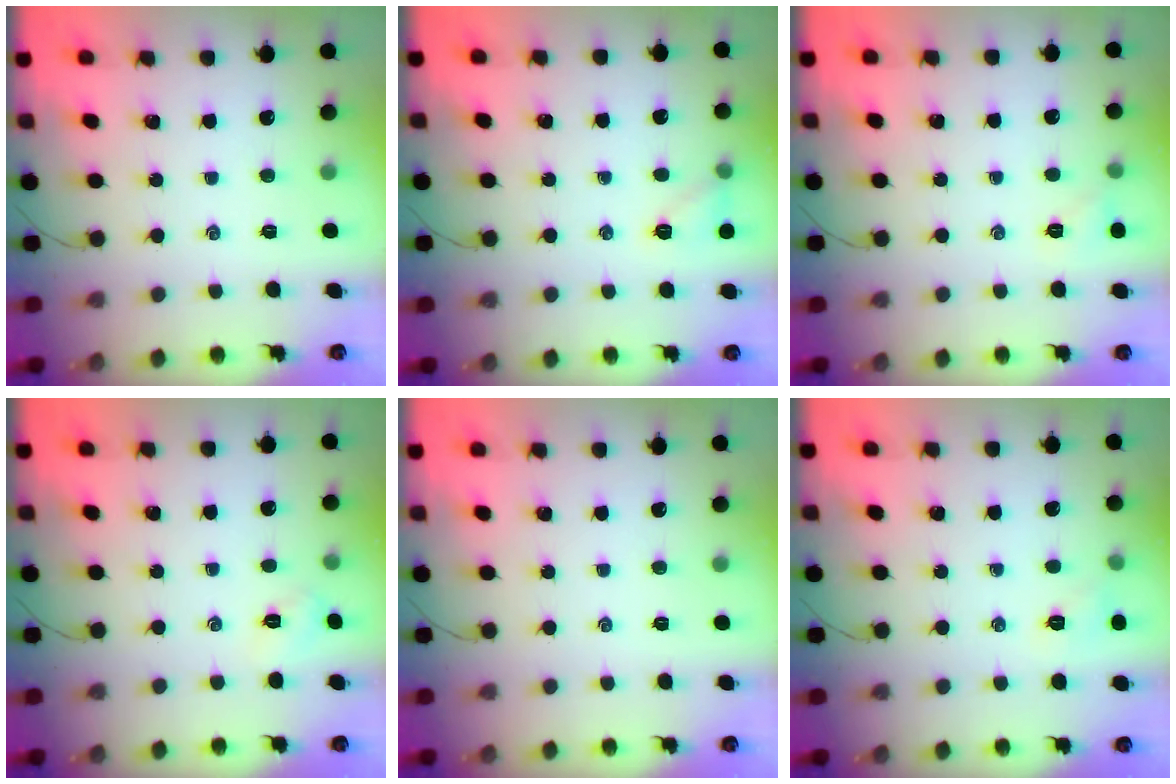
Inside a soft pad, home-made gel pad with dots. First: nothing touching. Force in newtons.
{"total": 7.0, "press": 6.8, "slide": 1.6}
{"total": 4.8, "press": 4.6, "slide": 1.5}
{"total": 3.1, "press": 2.9, "slide": 1.0}
{"total": 0.0}
{"total": 5.7, "press": 5.6, "slide": 1.2}